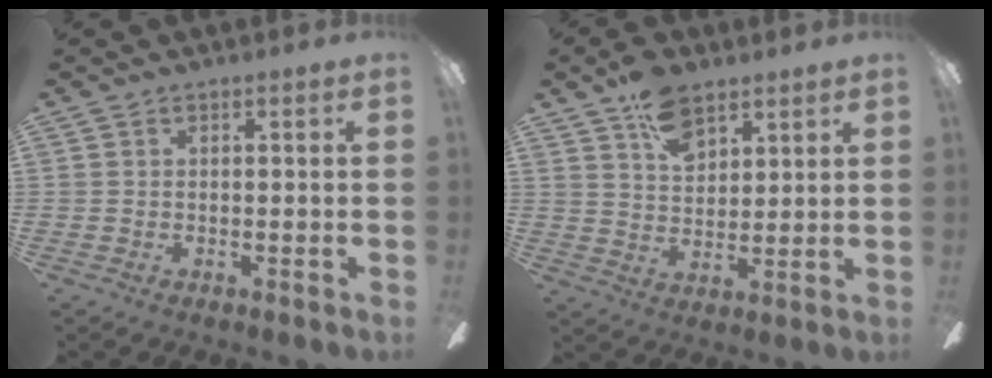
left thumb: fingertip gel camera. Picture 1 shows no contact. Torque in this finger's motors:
{"motor_torque": [1.18, 0.69, 0.77, -0.52, 0.06]}